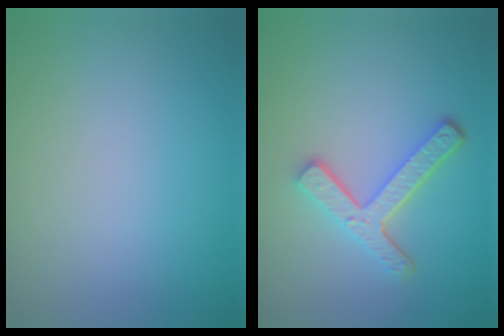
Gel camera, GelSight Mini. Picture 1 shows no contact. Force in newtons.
{"total": 4.3, "press": 3.3, "slide": 2.8}